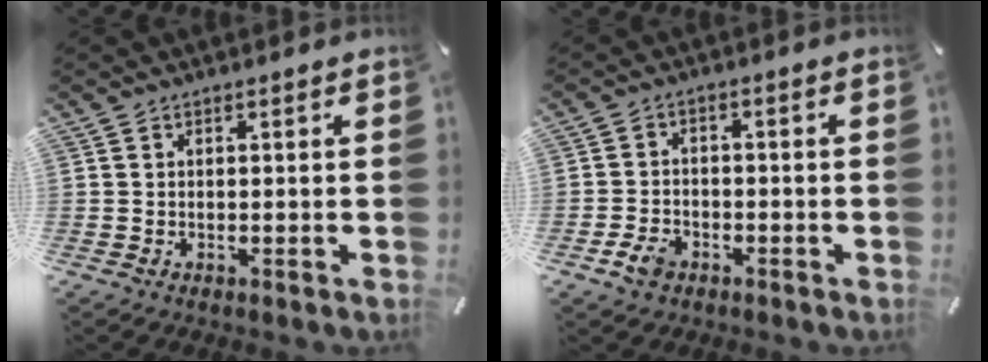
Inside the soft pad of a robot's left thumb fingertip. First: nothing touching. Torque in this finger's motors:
{"motor_torque": [0.09, 1.49, 0.23, 0.12, 0.01]}